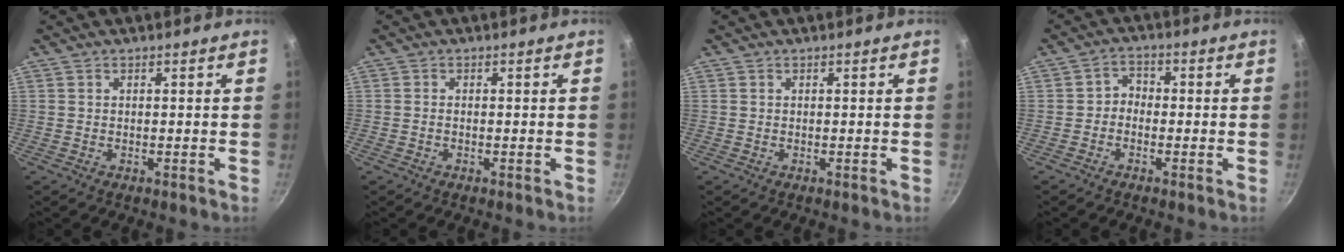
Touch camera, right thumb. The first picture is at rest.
{"total": 0.5, "force": [-0.2, 0.2, 0.4], "torque": [-0.006, 0.003, -0.007]}
{"total": 0.0}
{"total": 2.7, "force": [-1.2, 2.1, 1.1], "torque": [-0.007, 0.019, -0.029]}